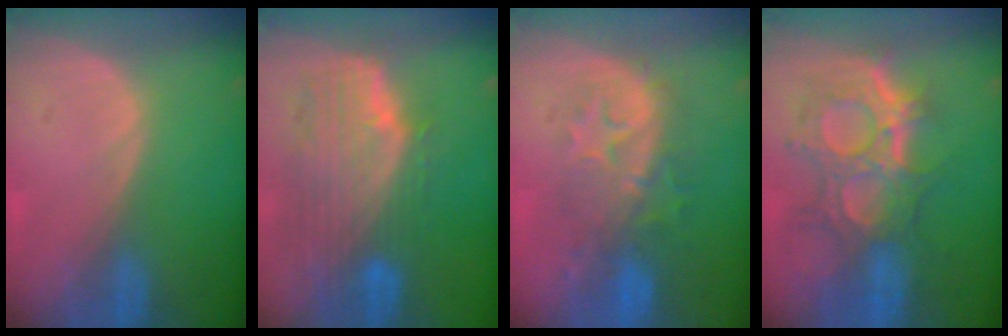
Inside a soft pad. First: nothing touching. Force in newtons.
{"total": 10.3, "press": 9.0, "slide": 5.1}
{"total": 8.9, "press": 8.5, "slide": 2.7}
{"total": 10.8, "press": 10.2, "slide": 3.8}